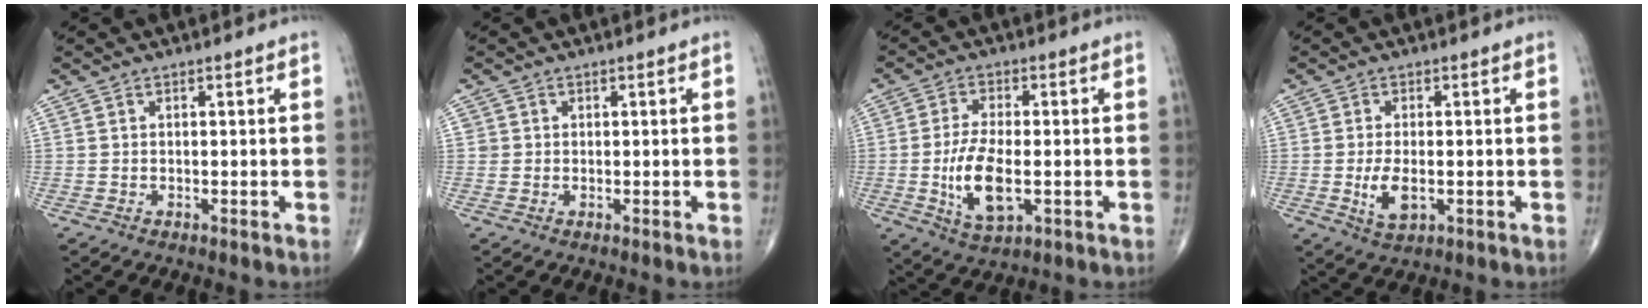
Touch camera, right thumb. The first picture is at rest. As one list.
[{"total": 0.9, "force": [0.1, 0.9, 0.0], "torque": [0.009, 0.004, 0.000]}, {"total": 9.8, "force": [-1.8, 4.2, 8.6], "torque": [-0.169, -0.004, -0.028]}, {"total": 5.2, "force": [-0.9, 2.5, 4.4], "torque": [-0.085, -0.010, -0.011]}]